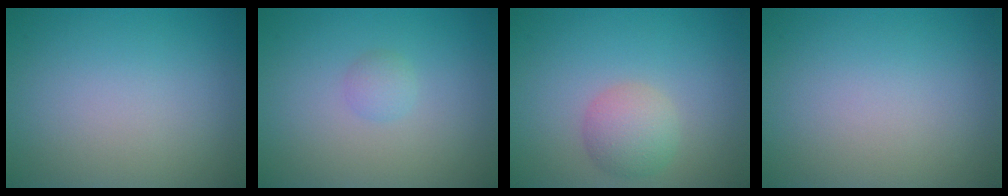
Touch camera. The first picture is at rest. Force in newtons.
{"total": 1.0, "press": 1.0, "slide": 0.1}
{"total": 2.9, "press": 2.9, "slide": 0.1}
{"total": 0.0}